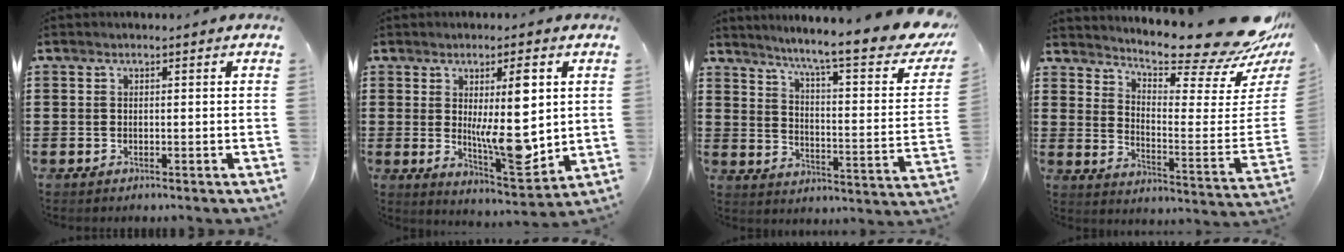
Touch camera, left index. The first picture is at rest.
{"total": 10.8, "force": [1.1, 3.4, 10.2], "torque": [-0.158, -0.013, 0.016]}
{"total": 8.9, "force": [7.0, -0.2, 5.5], "torque": [-0.109, -0.056, 0.104]}
{"total": 13.0, "force": [11.4, 1.0, 6.3], "torque": [-0.110, -0.097, 0.186]}